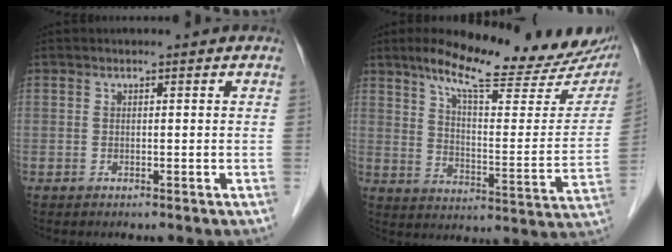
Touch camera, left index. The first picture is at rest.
{"total": 23.3, "force": [18.8, 4.6, 12.9], "torque": [-0.182, -0.017, 0.247]}